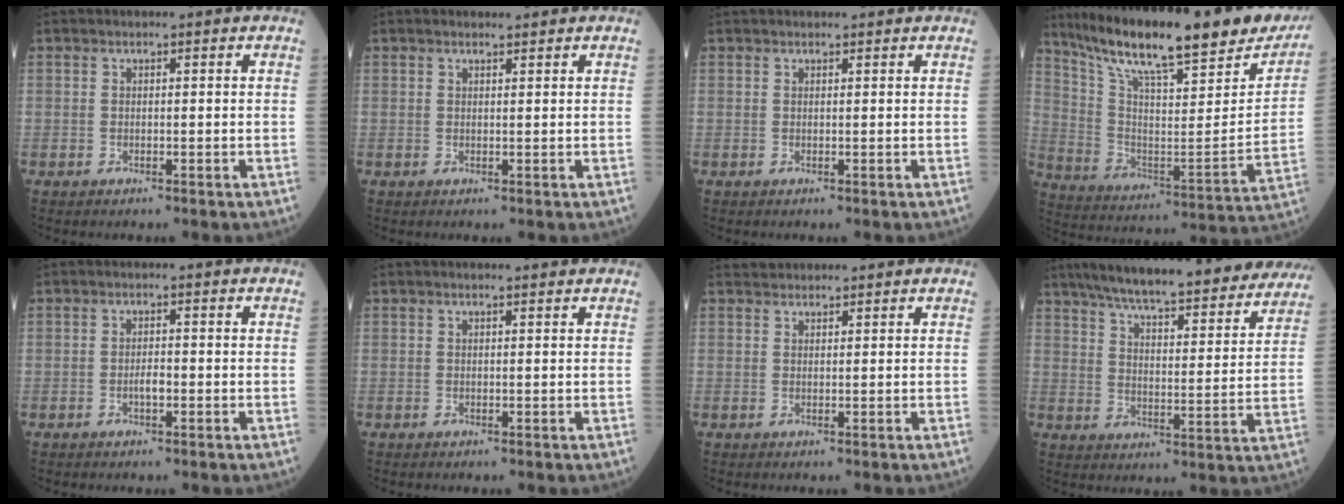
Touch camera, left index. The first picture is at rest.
{"total": 1.5, "force": [1.4, 0.2, 0.5], "torque": [-0.012, 0.010, 0.024]}
{"total": 3.0, "force": [2.8, 0.5, 0.9], "torque": [-0.010, 0.032, 0.041]}
{"total": 29.8, "force": [23.6, 5.1, 17.4], "torque": [-0.290, -0.031, 0.341]}
{"total": 1.5, "force": [-0.5, 0.5, 1.4], "torque": [-0.026, 0.002, -0.010]}
{"total": 1.2, "force": [1.1, 0.1, 0.6], "torque": [-0.012, 0.010, 0.018]}
{"total": 2.1, "force": [2.1, 0.5, 0.0], "torque": [-0.004, 0.023, 0.039]}
{"total": 28.1, "force": [24.6, 4.7, 12.8], "torque": [-0.193, -0.022, 0.316]}